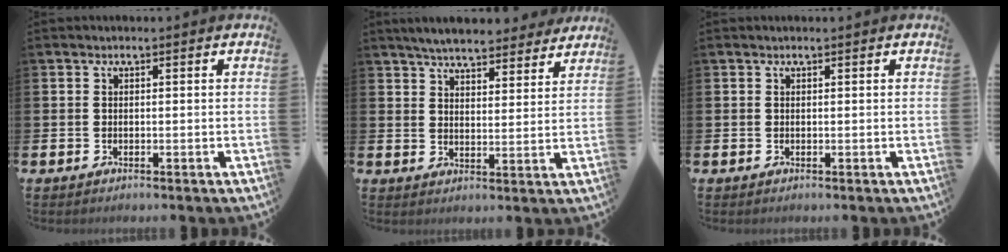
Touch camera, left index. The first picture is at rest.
{"total": 6.2, "force": [6.0, 0.9, 1.2], "torque": [-0.041, -0.031, 0.107]}
{"total": 0.0}